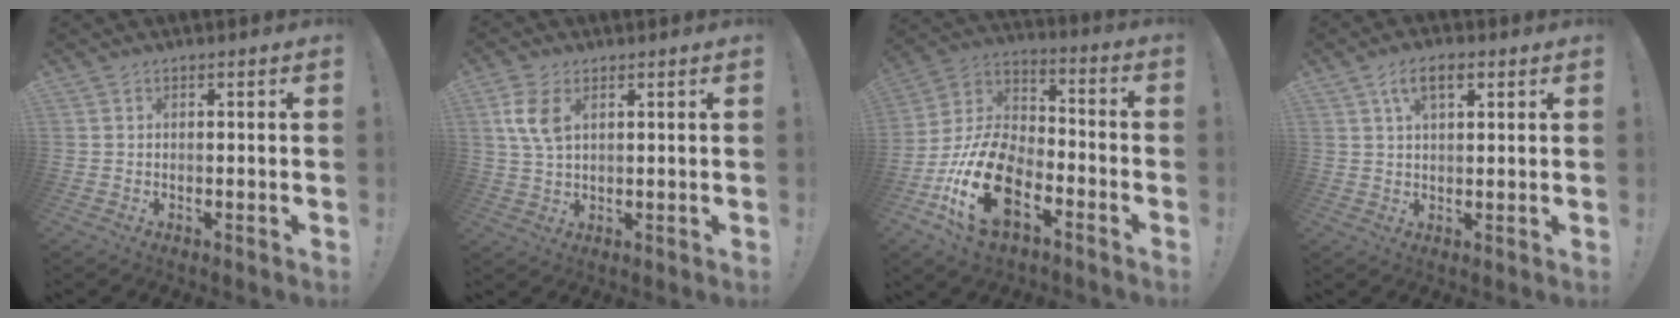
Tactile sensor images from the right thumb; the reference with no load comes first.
{"total": 8.0, "force": [3.1, 4.6, 5.8], "torque": [-0.116, -0.009, 0.054]}
{"total": 22.0, "force": [-9.8, 12.7, 15.0], "torque": [-0.296, 0.059, -0.160]}
{"total": 6.4, "force": [2.8, 2.9, 5.0], "torque": [-0.077, -0.001, 0.047]}